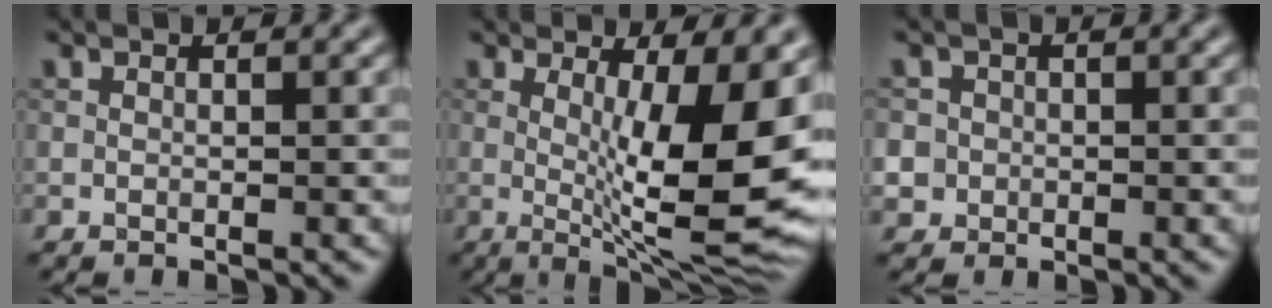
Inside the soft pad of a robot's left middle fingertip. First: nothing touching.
{"total": 11.6, "force": [0.5, 3.0, 11.3], "torque": [-0.157, -0.018, 0.013]}
{"total": 3.3, "force": [-0.5, 3.2, 0.6], "torque": [0.005, 0.012, -0.026]}